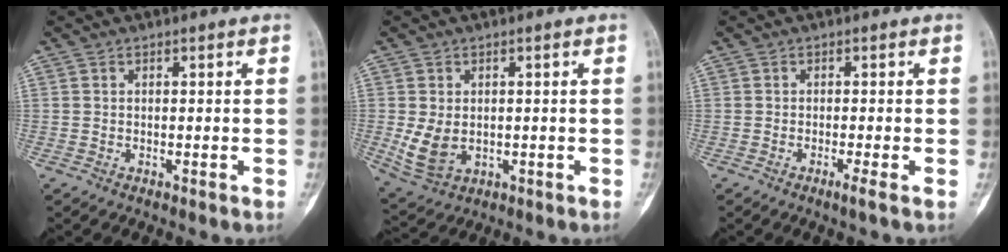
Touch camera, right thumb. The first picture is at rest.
{"total": 6.4, "force": [-0.3, 4.5, 4.5], "torque": [-0.082, -0.009, 0.012]}
{"total": 1.3, "force": [-0.7, -0.4, 1.1], "torque": [-0.027, -0.005, -0.016]}